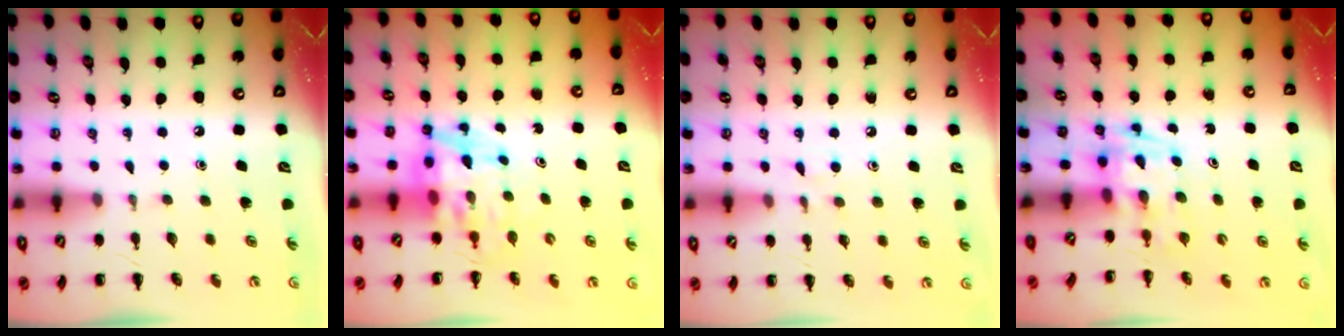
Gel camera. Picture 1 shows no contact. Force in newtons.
{"total": 6.9, "press": 6.5, "slide": 2.1}
{"total": 4.2, "press": 3.7, "slide": 1.9}
{"total": 2.8, "press": 2.7, "slide": 0.7}